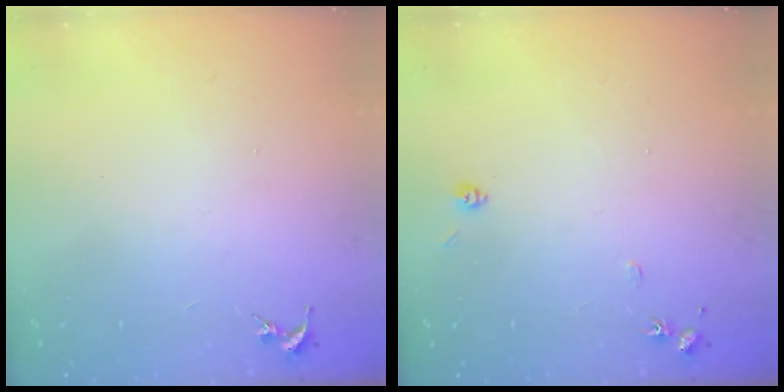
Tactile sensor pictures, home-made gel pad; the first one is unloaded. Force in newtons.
{"total": 6.6, "press": 6.5, "slide": 0.7}